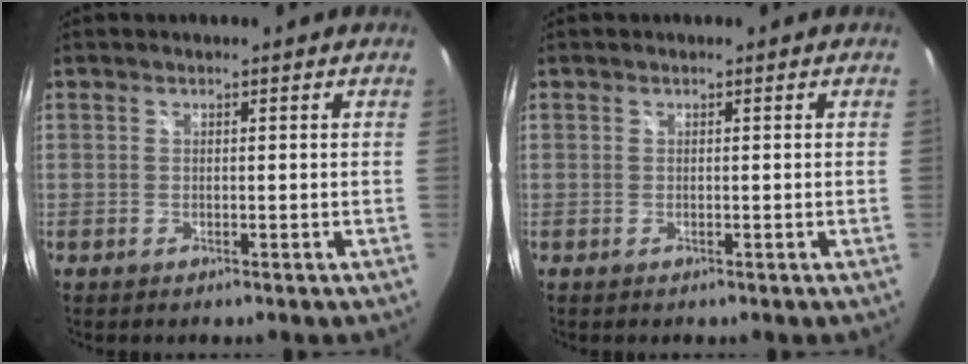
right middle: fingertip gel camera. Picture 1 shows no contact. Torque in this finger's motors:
{"motor_torque": [0.00, 0.00, 0.00, 0.01]}